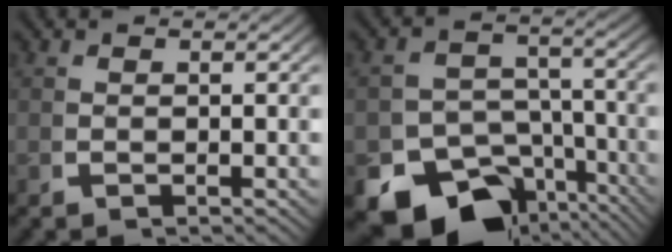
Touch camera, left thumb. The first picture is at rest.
{"total": 15.5, "force": [-8.7, 10.6, 7.1], "torque": [-0.132, -0.072, -0.122]}